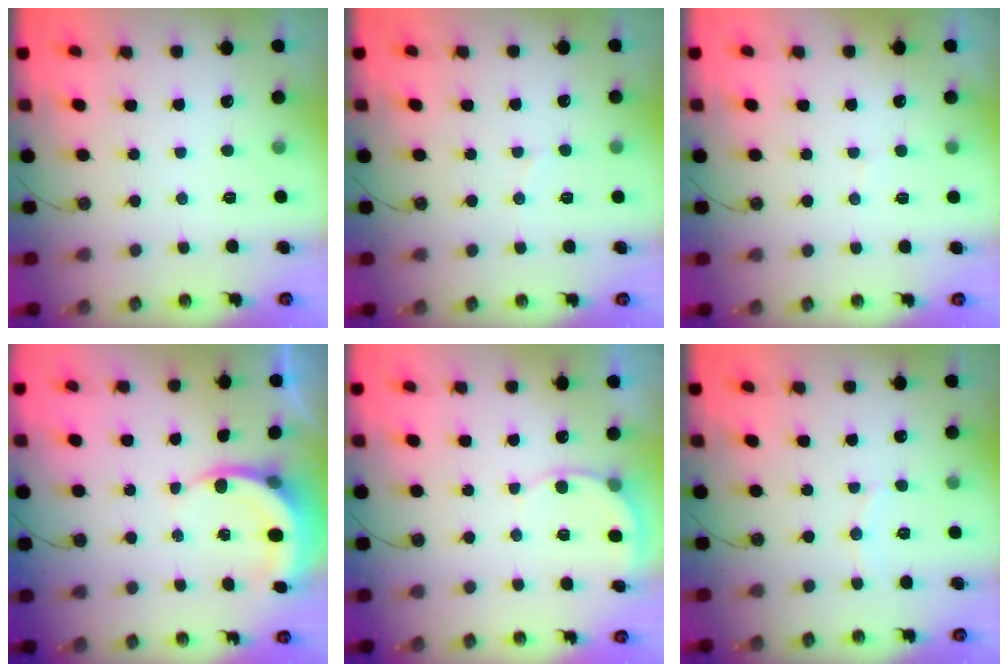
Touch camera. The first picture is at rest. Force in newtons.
{"total": 3.9, "press": 3.9, "slide": 0.3}
{"total": 4.1, "press": 4.0, "slide": 1.0}
{"total": 4.4, "press": 4.3, "slide": 0.4}
{"total": 4.6, "press": 4.6, "slide": 0.4}
{"total": 4.1, "press": 4.0, "slide": 0.4}